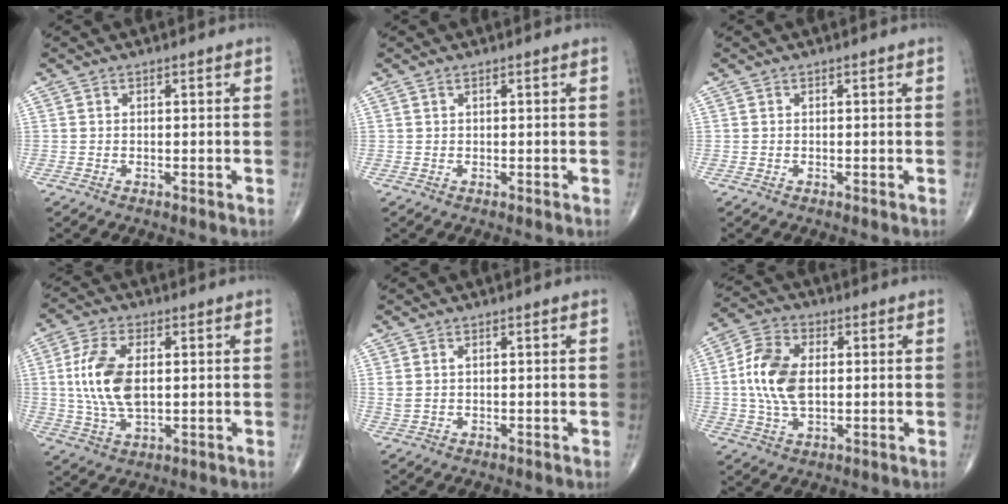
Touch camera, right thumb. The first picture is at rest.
{"total": 0.0}
{"total": 0.0}
{"total": 11.9, "force": [1.2, 6.3, 10.0], "torque": [-0.204, -0.003, 0.027]}
{"total": 1.8, "force": [0.6, 0.9, 1.4], "torque": [-0.038, 0.010, 0.021]}
{"total": 11.6, "force": [0.7, 6.9, 9.3], "torque": [-0.182, 0.008, 0.013]}